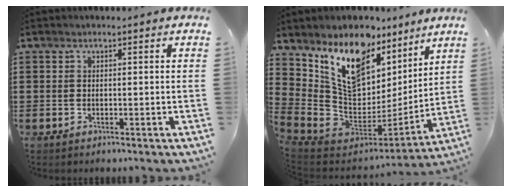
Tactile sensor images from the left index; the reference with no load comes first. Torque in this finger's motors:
{"motor_torque": [2.14, 0.00, 1.05, 0.21]}